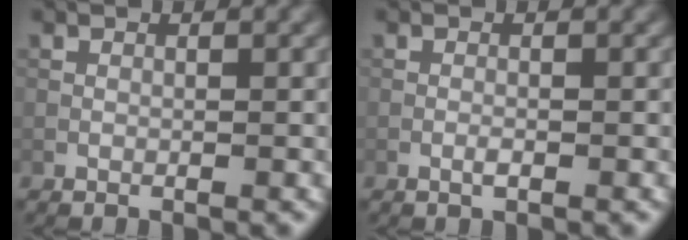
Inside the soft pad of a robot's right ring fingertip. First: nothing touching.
{"total": 0.6, "force": [-0.3, 0.1, 0.5], "torque": [-0.012, 0.000, -0.007]}